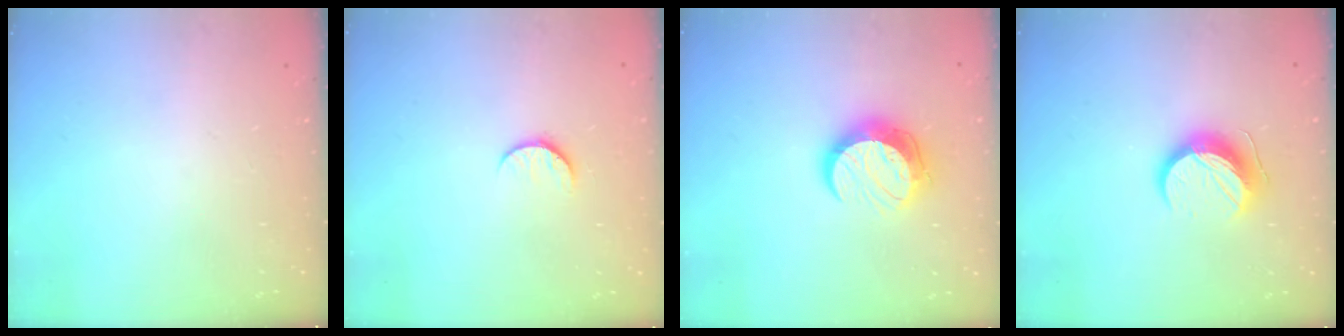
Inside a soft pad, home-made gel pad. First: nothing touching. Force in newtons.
{"total": 5.5, "press": 5.5, "slide": 0.4}
{"total": 11.1, "press": 11.0, "slide": 0.7}
{"total": 12.4, "press": 12.4, "slide": 0.1}